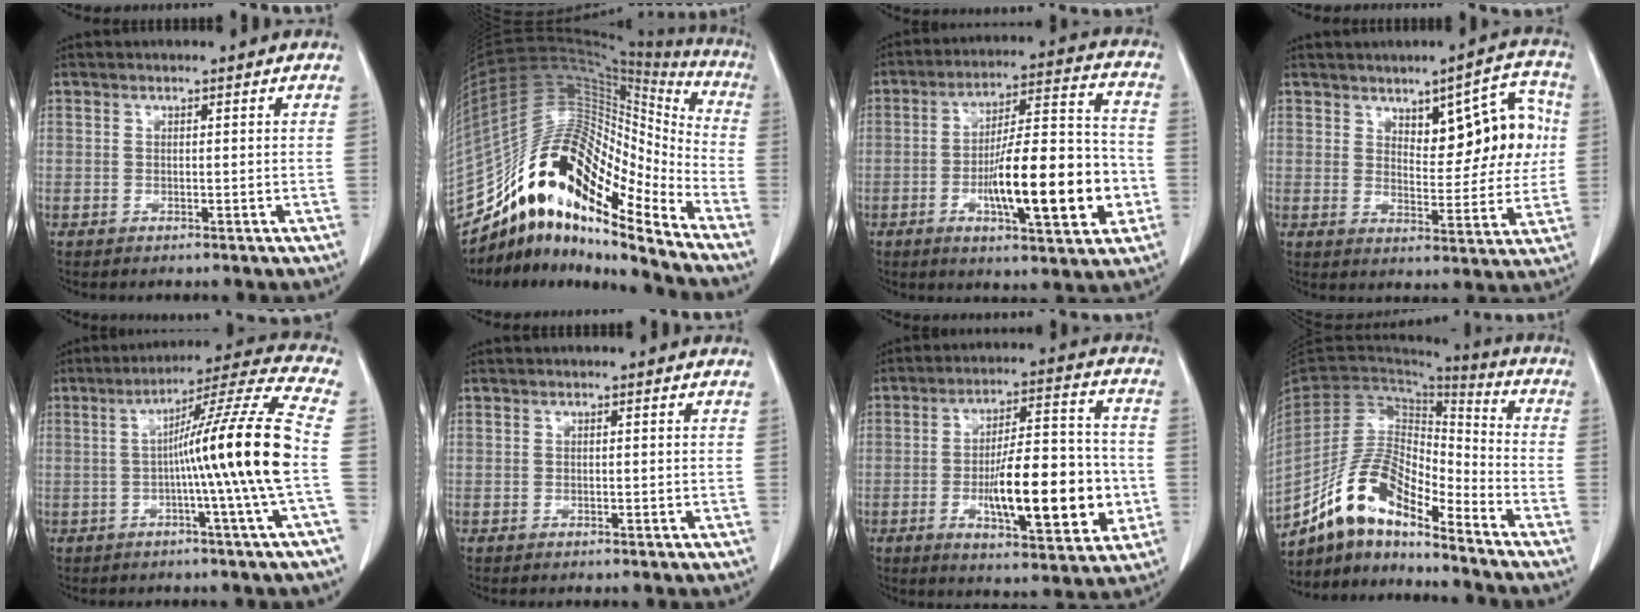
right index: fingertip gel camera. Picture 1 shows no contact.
{"total": 20.8, "force": [-14.8, 4.8, 13.8], "torque": [-0.253, 0.062, -0.259]}
{"total": 17.7, "force": [-4.4, 3.6, 16.7], "torque": [-0.265, 0.012, -0.063]}
{"total": 11.0, "force": [3.4, 4.3, 9.6], "torque": [-0.114, 0.023, 0.052]}
{"total": 14.8, "force": [-1.6, -3.0, 14.4], "torque": [-0.219, 0.002, -0.032]}
{"total": 0.0}
{"total": 16.5, "force": [-3.1, 4.5, 15.5], "torque": [-0.240, 0.010, -0.042]}
{"total": 12.7, "force": [-10.5, 3.6, 6.3], "torque": [-0.122, 0.031, -0.193]}